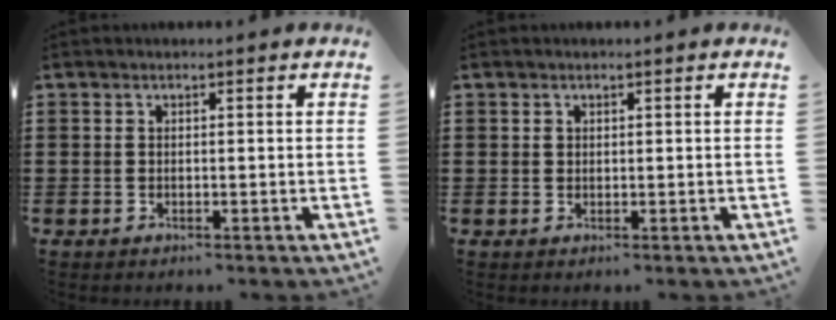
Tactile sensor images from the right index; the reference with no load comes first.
{"total": 0.8, "force": [0.5, 0.6, 0.2], "torque": [-0.004, 0.005, 0.009]}